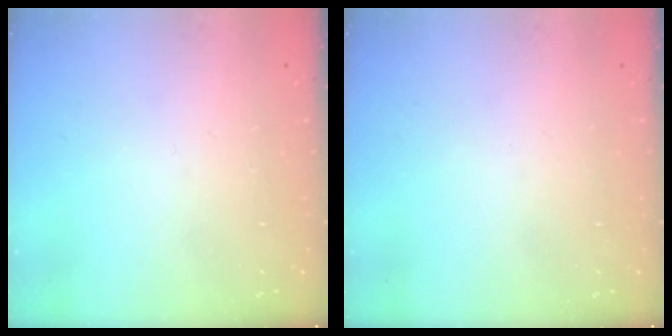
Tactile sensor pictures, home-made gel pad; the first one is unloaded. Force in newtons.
{"total": 0.0}